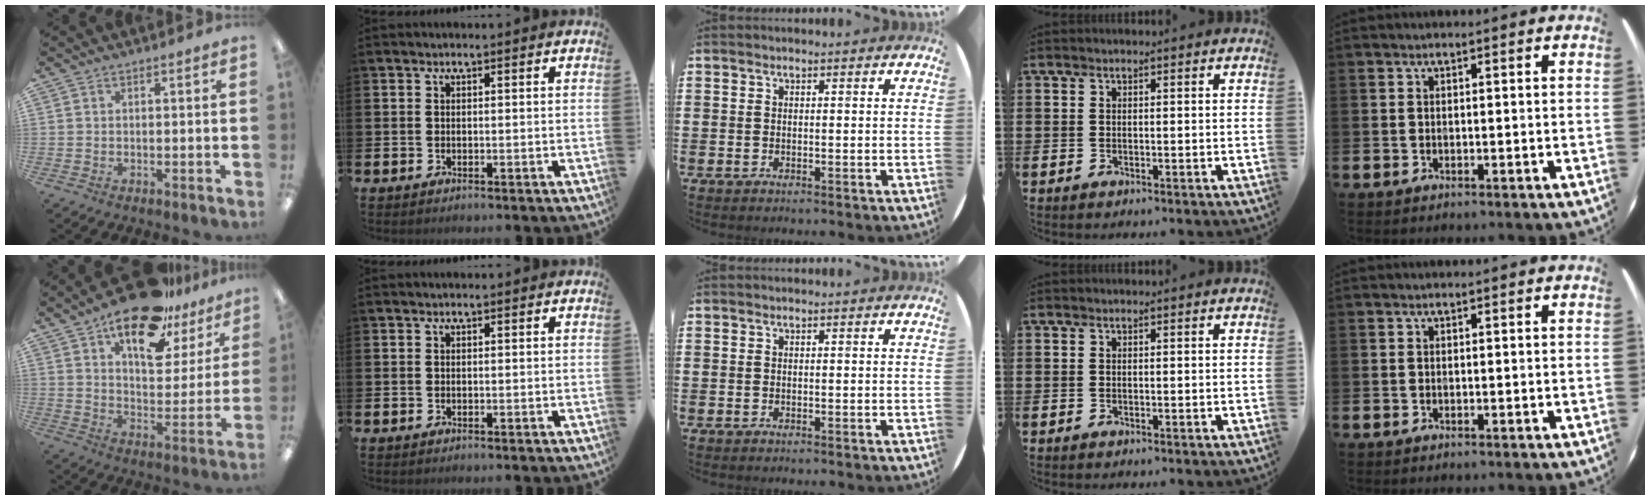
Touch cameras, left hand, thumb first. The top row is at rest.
{"thumb": {"total": 19.8, "force": [13.5, 8.9, 11.4], "torque": [-0.169, -0.076, 0.229]}}